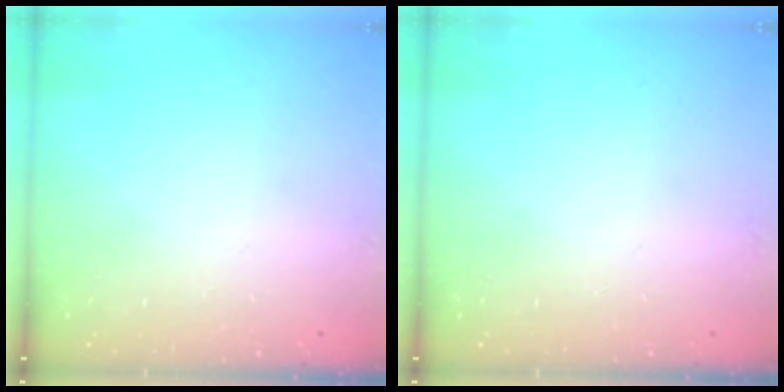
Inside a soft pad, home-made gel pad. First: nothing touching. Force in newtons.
{"total": 0.0}